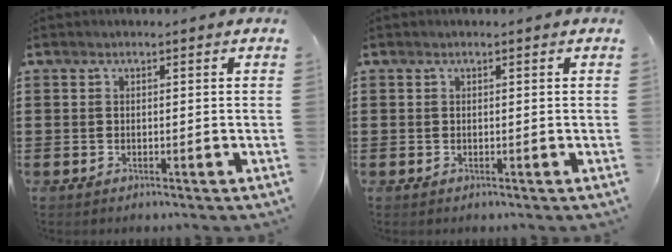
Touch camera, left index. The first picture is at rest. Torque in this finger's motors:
{"motor_torque": [0.83, 0.74, 0.03, -0.01]}